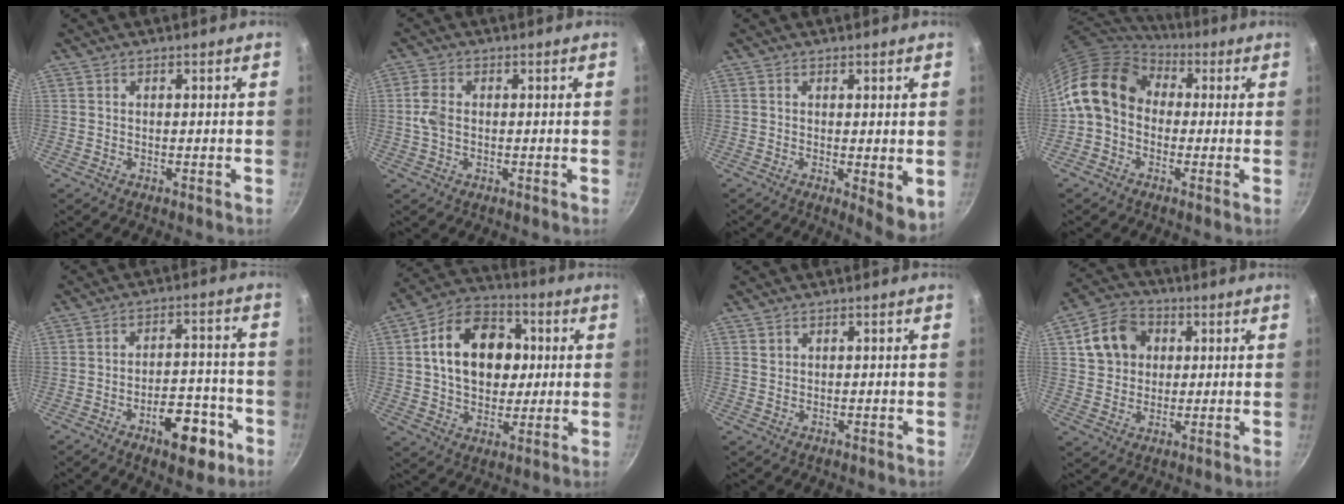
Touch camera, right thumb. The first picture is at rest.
{"total": 3.9, "force": [-0.1, 2.7, 2.9], "torque": [-0.060, 0.008, -0.006]}
{"total": 5.3, "force": [0.0, 1.9, 5.0], "torque": [-0.060, -0.016, 0.003]}
{"total": 13.7, "force": [1.2, 10.8, 8.4], "torque": [-0.131, 0.035, 0.001]}
{"total": 10.8, "force": [-5.5, 5.1, 7.8], "torque": [-0.080, 0.039, -0.070]}
{"total": 18.1, "force": [2.8, 13.3, 12.0], "torque": [-0.159, 0.020, 0.037]}
{"total": 0.9, "force": [0.5, 0.7, 0.2], "torque": [0.001, 0.003, 0.010]}
{"total": 10.5, "force": [2.7, 8.7, 5.2], "torque": [-0.068, 0.013, 0.039]}